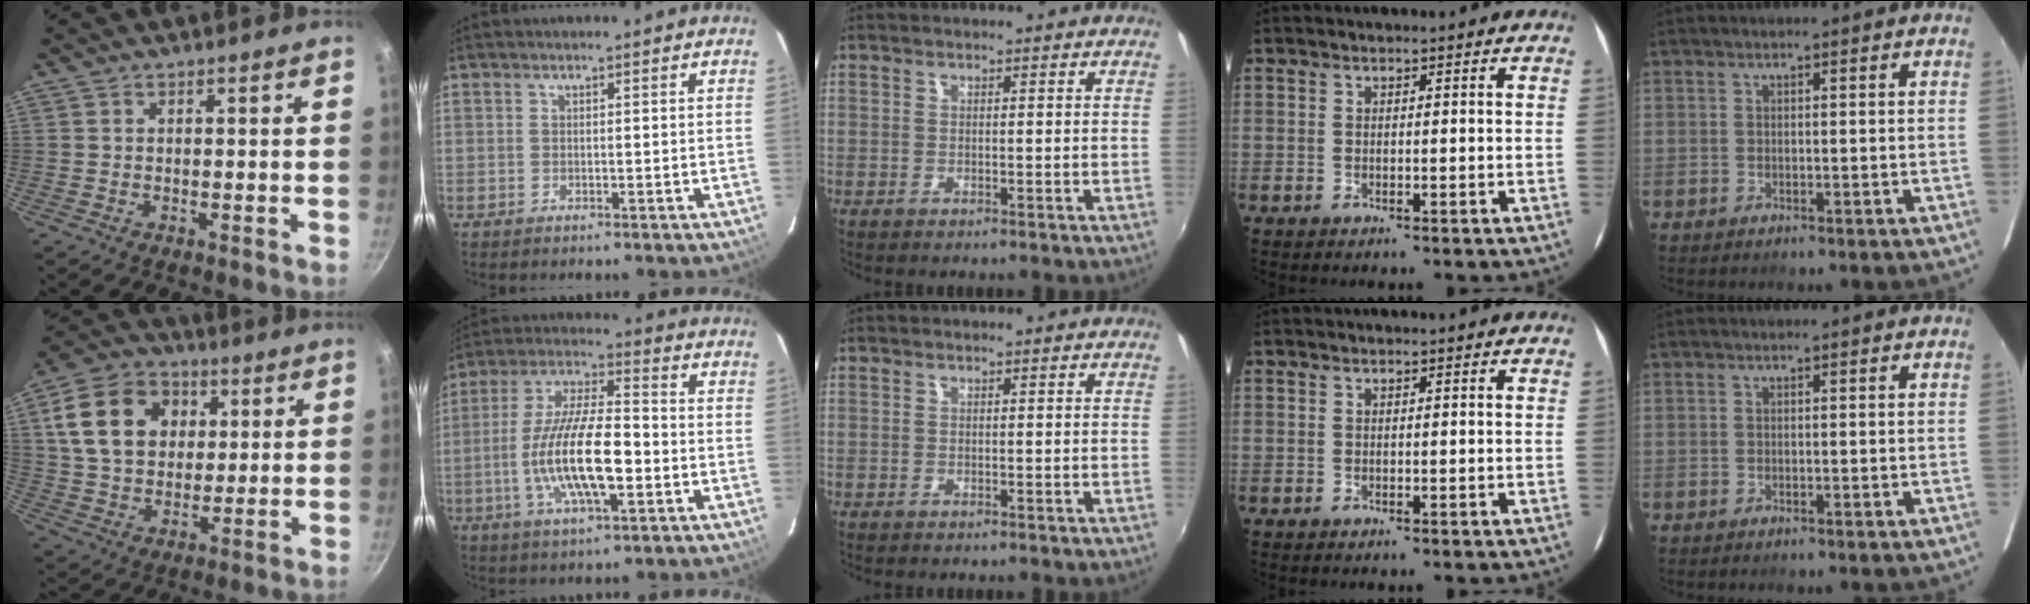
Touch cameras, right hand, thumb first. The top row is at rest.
{"thumb": {"total": 16.4, "force": [4.5, 12.4, 9.8], "torque": [-0.153, 0.005, 0.071]}, "index": {"total": 15.8, "force": [-3.8, 4.3, 14.7], "torque": [-0.289, -0.005, -0.070]}}